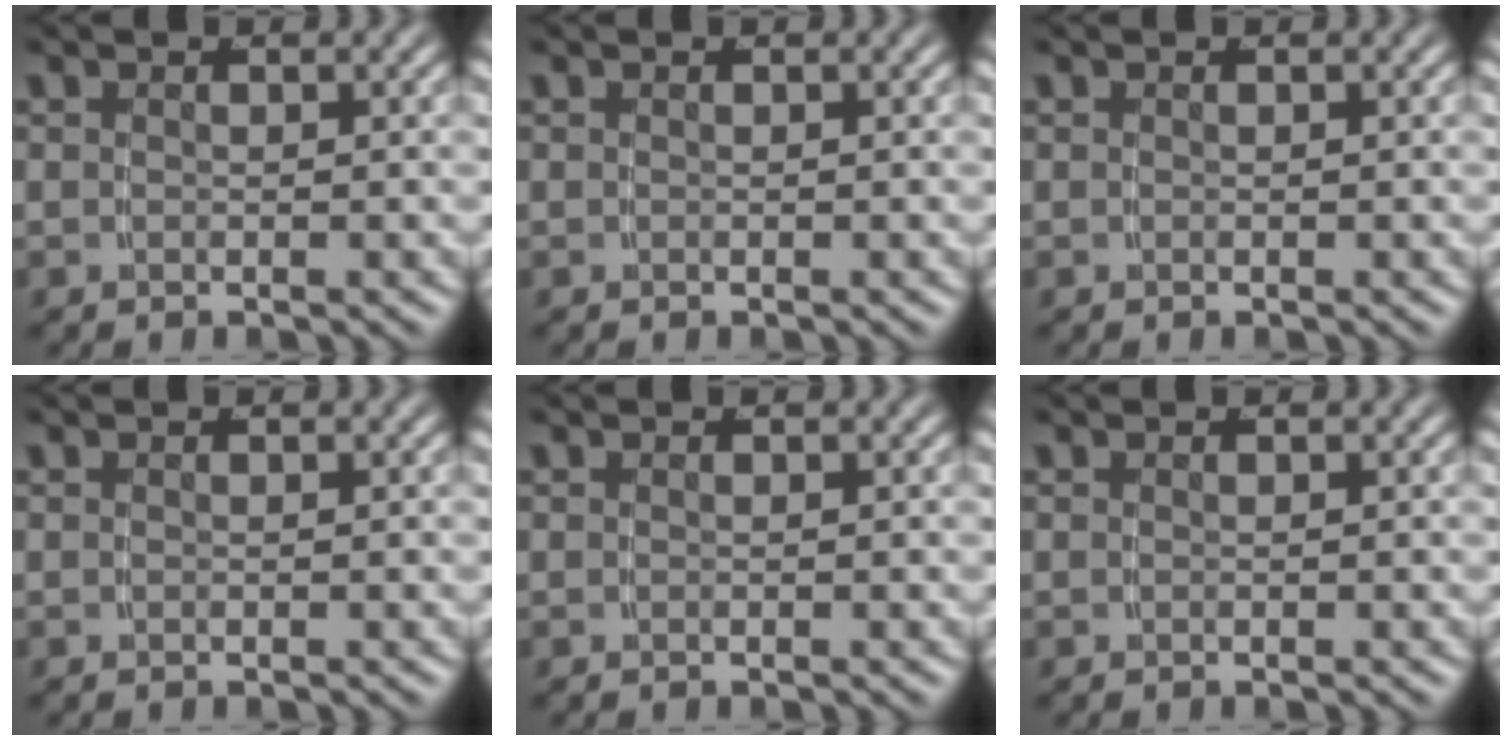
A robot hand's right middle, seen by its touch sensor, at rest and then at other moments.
{"total": 0.0}
{"total": 0.0}
{"total": 0.0}
{"total": 0.0}
{"total": 0.0}